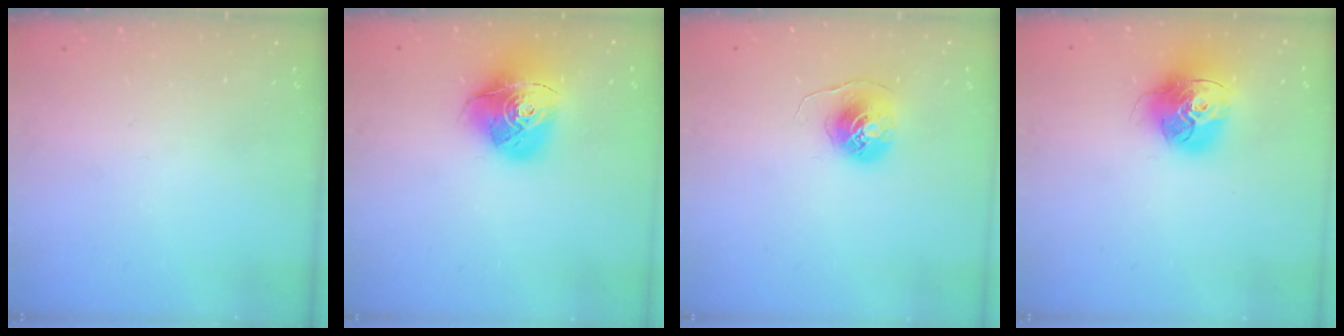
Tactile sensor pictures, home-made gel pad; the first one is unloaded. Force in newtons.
{"total": 16.4, "press": 16.3, "slide": 1.8}
{"total": 7.5, "press": 7.5, "slide": 0.1}
{"total": 16.1, "press": 16.0, "slide": 1.6}